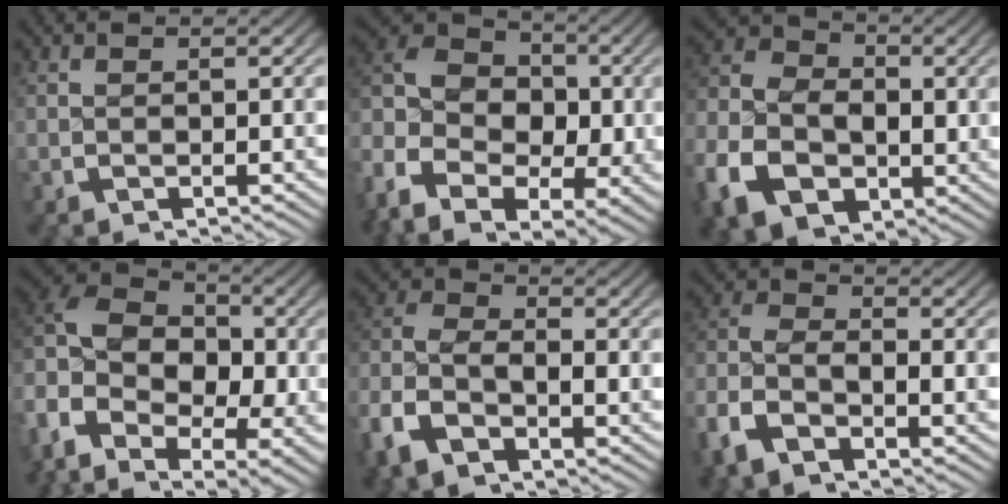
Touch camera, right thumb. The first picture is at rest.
{"total": 13.8, "force": [0.0, 10.4, 9.1], "torque": [-0.191, -0.033, -0.002]}
{"total": 12.0, "force": [-1.9, 9.1, 7.5], "torque": [-0.167, -0.041, -0.016]}
{"total": 15.9, "force": [0.0, 11.8, 10.7], "torque": [-0.230, -0.045, 0.003]}
{"total": 7.7, "force": [-1.5, 5.6, 5.1], "torque": [-0.124, -0.020, -0.022]}
{"total": 6.2, "force": [-1.7, 4.4, 4.1], "torque": [-0.103, -0.017, -0.029]}